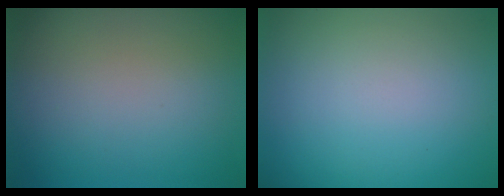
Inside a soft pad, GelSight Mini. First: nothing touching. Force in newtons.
{"total": 0.0}